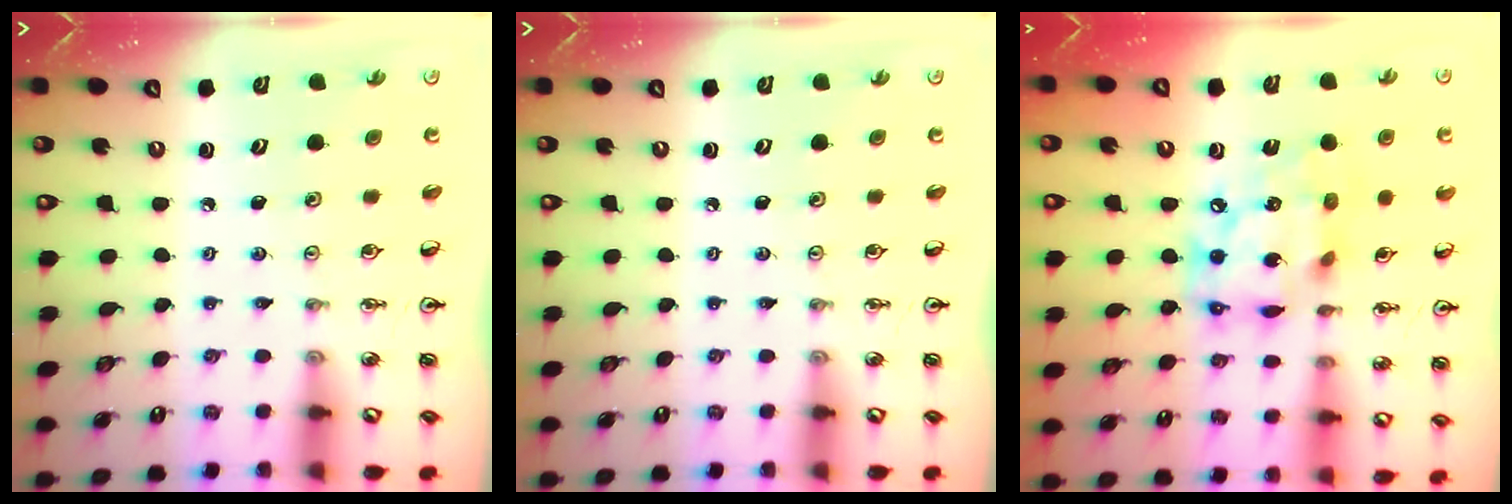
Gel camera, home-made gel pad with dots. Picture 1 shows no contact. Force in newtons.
{"total": 0.0}
{"total": 16.0, "press": 15.9, "slide": 1.5}